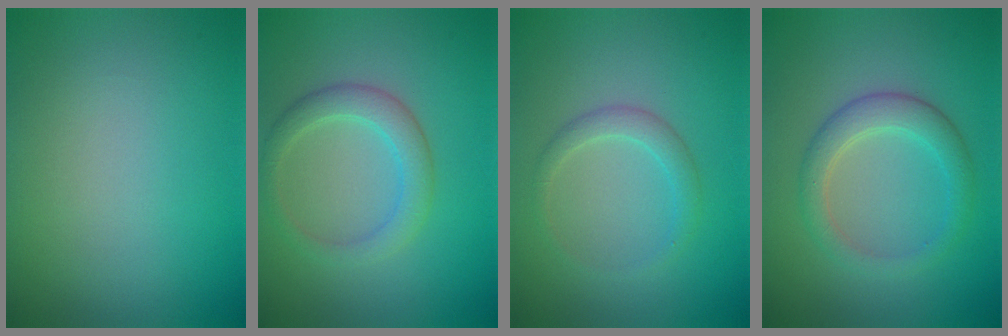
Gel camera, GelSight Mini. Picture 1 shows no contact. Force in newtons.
{"total": 2.9, "press": 2.9, "slide": 0.2}
{"total": 1.8, "press": 1.8, "slide": 0.0}
{"total": 3.3, "press": 3.2, "slide": 0.3}